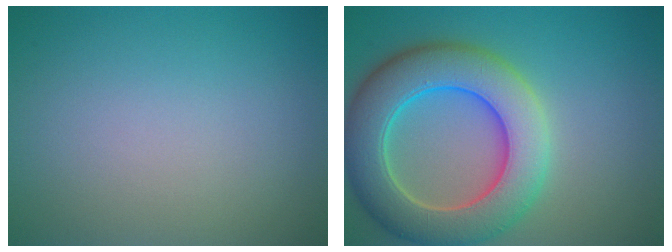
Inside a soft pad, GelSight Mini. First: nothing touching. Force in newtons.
{"total": 9.6, "press": 9.6, "slide": 0.4}